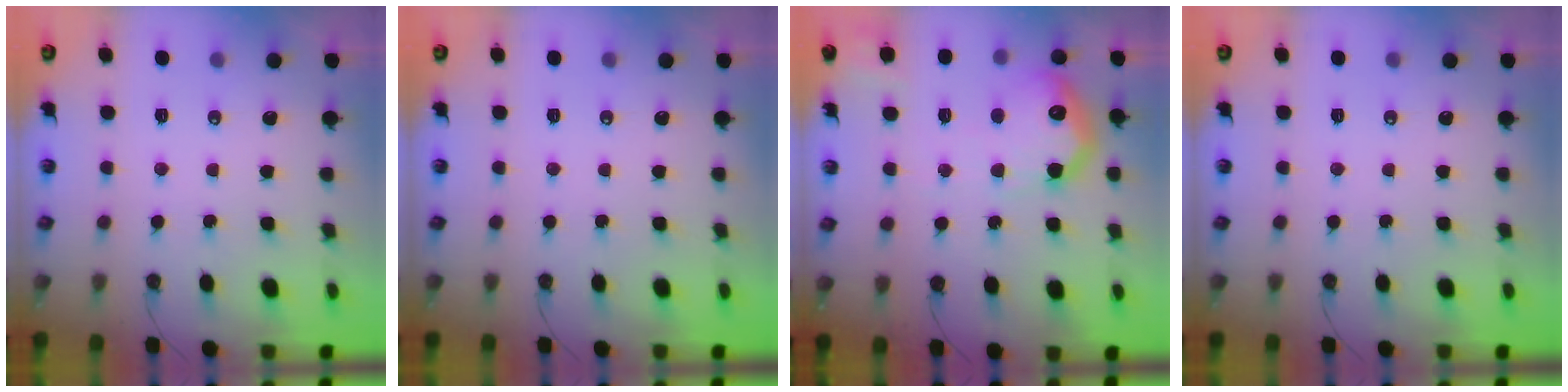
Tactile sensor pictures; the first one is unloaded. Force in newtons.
{"total": 0.0}
{"total": 19.7, "press": 19.7, "slide": 1.4}
{"total": 0.0}